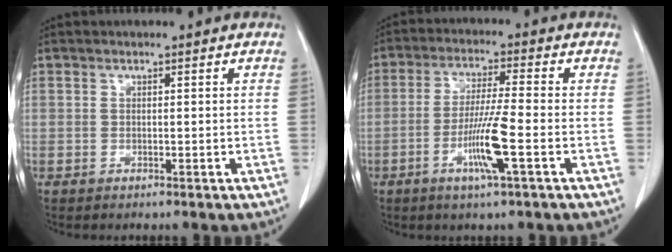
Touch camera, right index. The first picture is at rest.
{"total": 8.2, "force": [-2.9, -0.4, 7.7], "torque": [-0.148, -0.011, -0.056]}